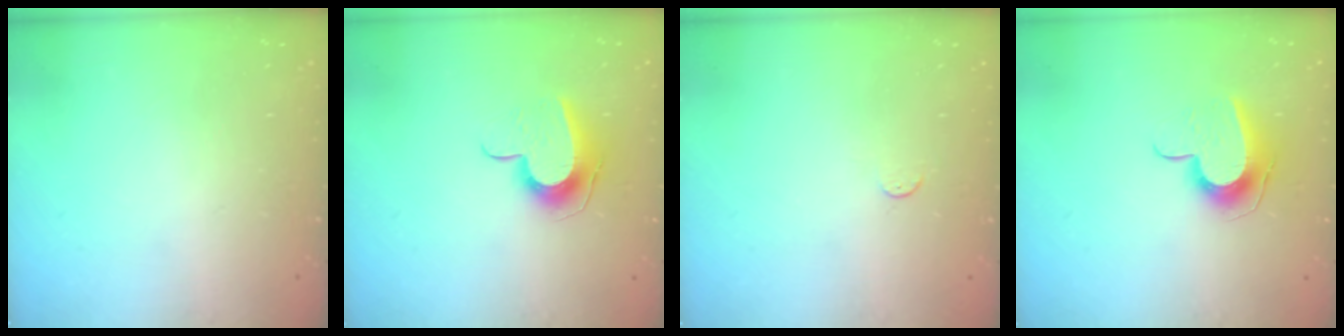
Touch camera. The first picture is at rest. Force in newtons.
{"total": 10.0, "press": 9.9, "slide": 0.9}
{"total": 2.9, "press": 2.9, "slide": 0.4}
{"total": 10.0, "press": 9.9, "slide": 0.9}